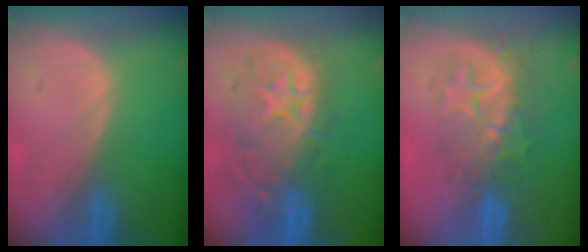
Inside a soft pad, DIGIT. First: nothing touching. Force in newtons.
{"total": 11.0, "press": 9.7, "slide": 5.1}
{"total": 8.8, "press": 7.9, "slide": 4.0}